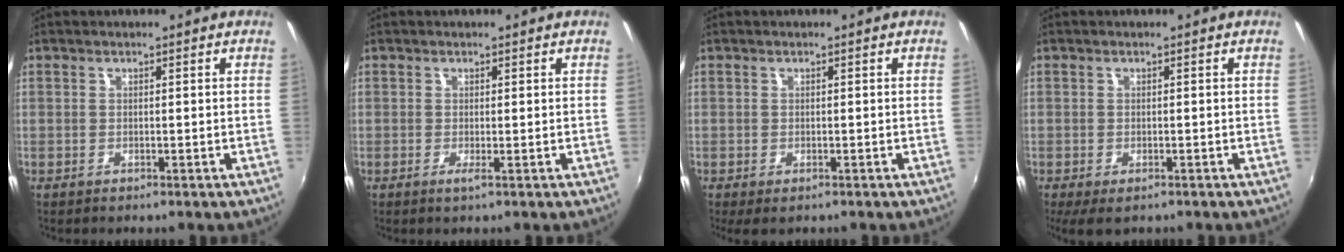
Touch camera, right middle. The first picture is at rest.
{"total": 0.7, "force": [-0.1, -0.2, 0.7], "torque": [-0.014, -0.005, -0.004]}
{"total": 1.5, "force": [-0.8, 0.8, 1.0], "torque": [-0.020, -0.008, -0.011]}
{"total": 4.0, "force": [-2.5, 1.8, 2.6], "torque": [-0.049, -0.022, -0.035]}